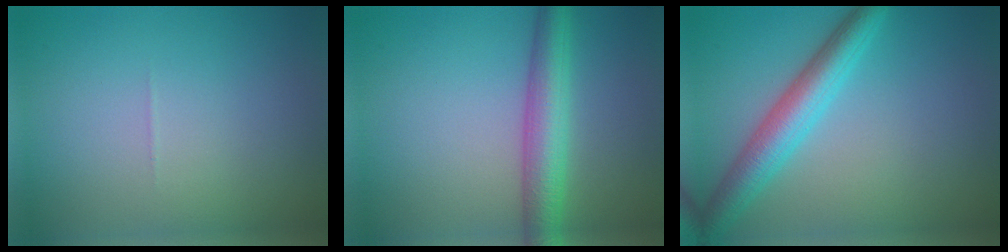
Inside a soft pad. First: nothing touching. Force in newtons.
{"total": 4.6, "press": 4.6, "slide": 0.1}
{"total": 4.8, "press": 4.8, "slide": 0.2}